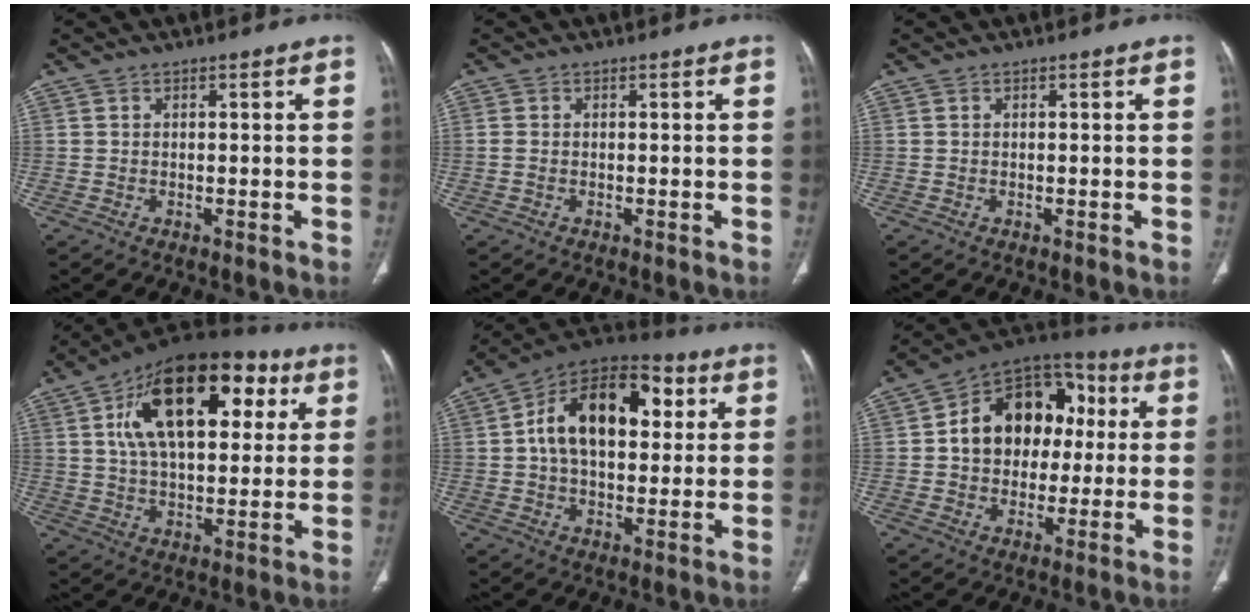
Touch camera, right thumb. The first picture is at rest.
{"total": 1.0, "force": [-0.1, 0.7, 0.8], "torque": [-0.026, 0.002, 0.000]}
{"total": 0.0}
{"total": 25.0, "force": [8.2, 13.1, 19.7], "torque": [-0.292, 0.011, 0.126]}
{"total": 19.9, "force": [4.3, 12.1, 15.2], "torque": [-0.213, 0.020, 0.059]}
{"total": 18.1, "force": [1.9, 13.7, 11.7], "torque": [-0.127, 0.032, 0.024]}